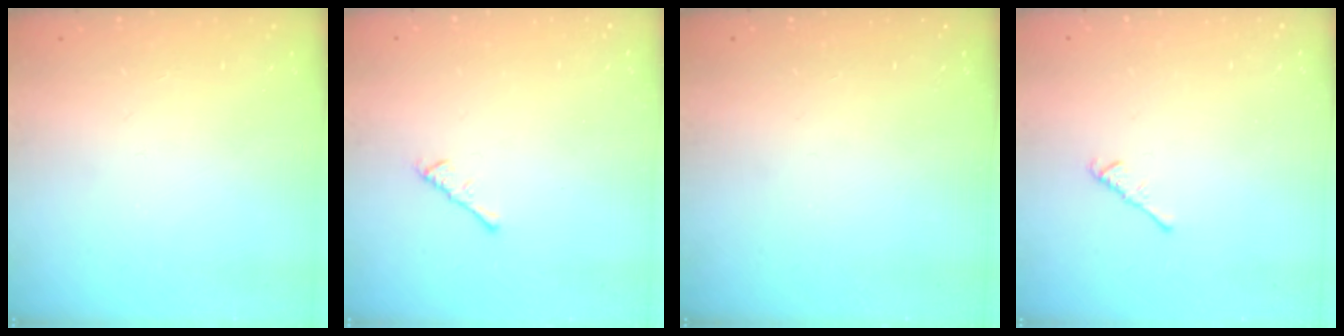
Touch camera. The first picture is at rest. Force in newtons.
{"total": 2.2, "press": 2.1, "slide": 0.5}
{"total": 0.0}
{"total": 2.6, "press": 2.6, "slide": 0.6}